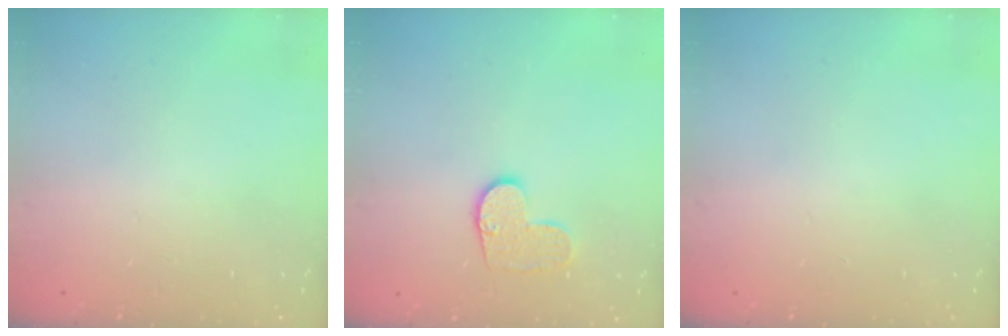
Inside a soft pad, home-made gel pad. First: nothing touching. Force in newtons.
{"total": 8.4, "press": 8.4, "slide": 0.3}
{"total": 0.0}